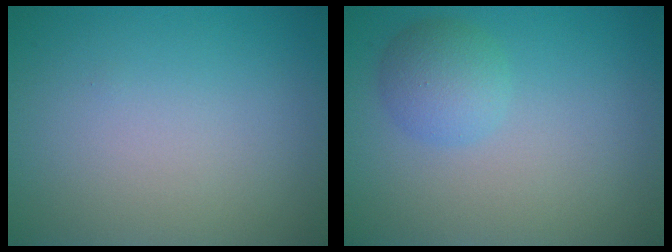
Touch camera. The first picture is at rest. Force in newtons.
{"total": 2.7, "press": 2.7, "slide": 0.1}